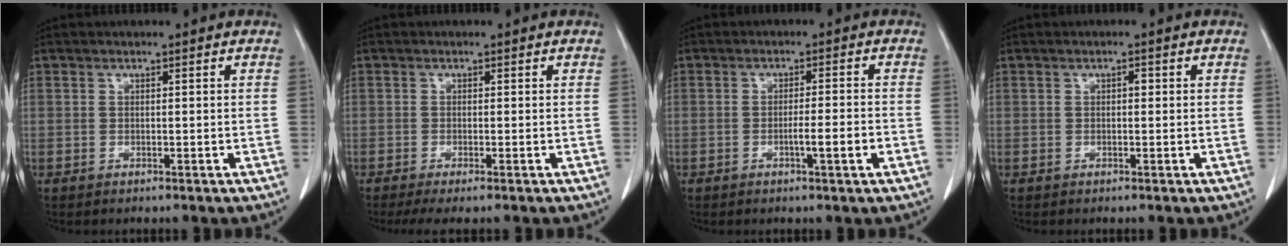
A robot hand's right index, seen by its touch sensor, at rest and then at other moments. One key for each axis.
{"total": 2.9, "fx": -2.1, "fy": 0.2, "fz": 1.9, "tx": -0.029, "ty": -0.006, "tz": -0.036}
{"total": 5.4, "fx": -2.0, "fy": -0.3, "fz": 5.0, "tx": -0.073, "ty": -0.004, "tz": -0.030}
{"total": 0.8, "fx": 0.1, "fy": 0.4, "fz": 0.6, "tx": -0.007, "ty": 0.003, "tz": 0.000}